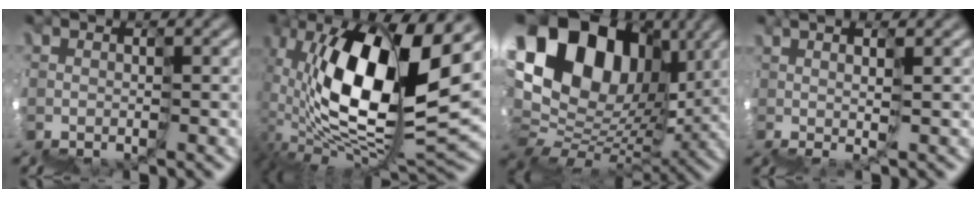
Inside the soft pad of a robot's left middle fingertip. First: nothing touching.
{"total": 10.2, "force": [2.9, 2.9, 9.3], "torque": [-0.172, 0.020, 0.043]}
{"total": 13.1, "force": [7.3, 8.4, 7.0], "torque": [-0.096, 0.060, 0.130]}
{"total": 2.7, "force": [1.7, -1.2, 1.8], "torque": [0.003, 0.011, 0.035]}